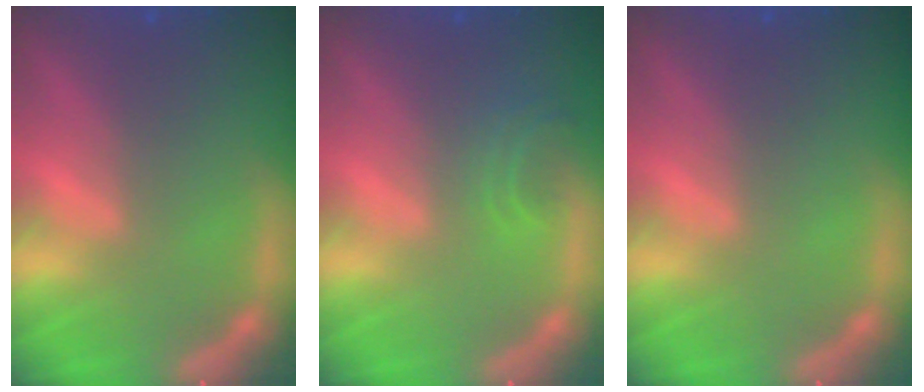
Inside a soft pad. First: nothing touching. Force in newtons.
{"total": 1.9}
{"total": 0.0}